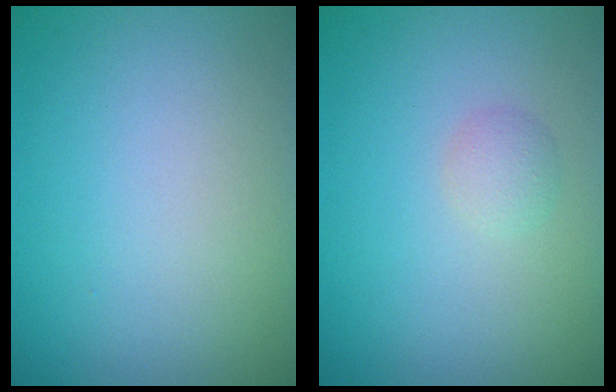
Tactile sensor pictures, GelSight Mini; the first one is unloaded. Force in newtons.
{"total": 1.2, "press": 1.2, "slide": 0.1}